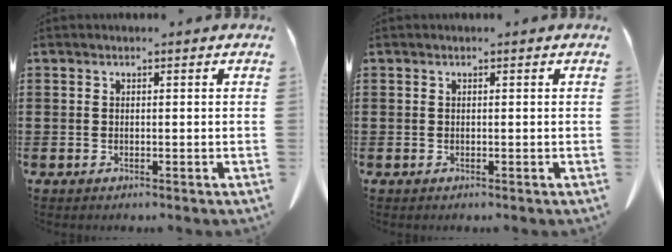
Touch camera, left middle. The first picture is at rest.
{"total": 0.0}